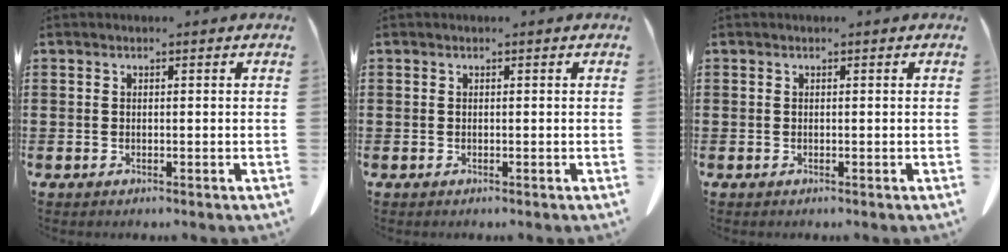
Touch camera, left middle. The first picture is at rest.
{"total": 0.0}
{"total": 0.0}